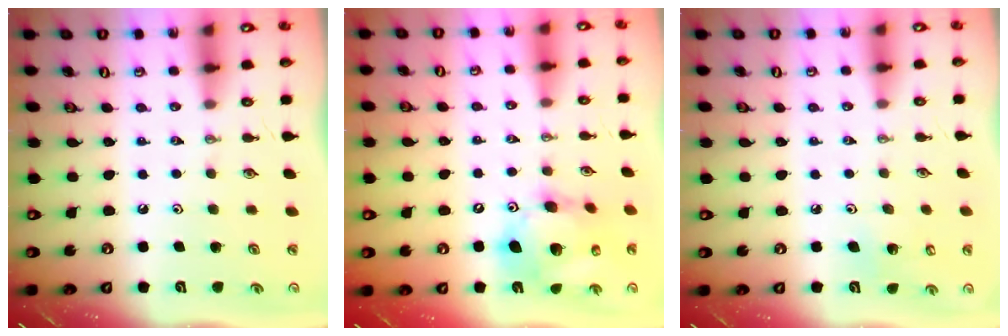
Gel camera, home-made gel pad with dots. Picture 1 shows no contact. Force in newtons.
{"total": 15.6, "press": 15.4, "slide": 2.8}
{"total": 5.3, "press": 5.3, "slide": 0.5}